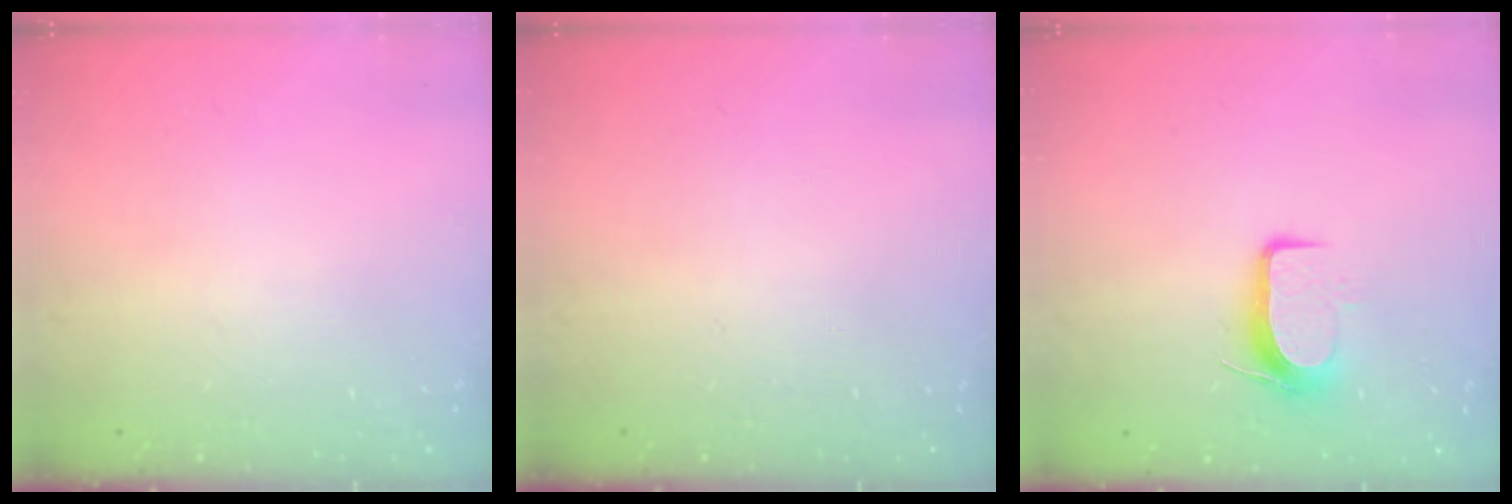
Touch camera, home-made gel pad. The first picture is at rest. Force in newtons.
{"total": 0.0}
{"total": 8.7, "press": 8.6, "slide": 1.2}